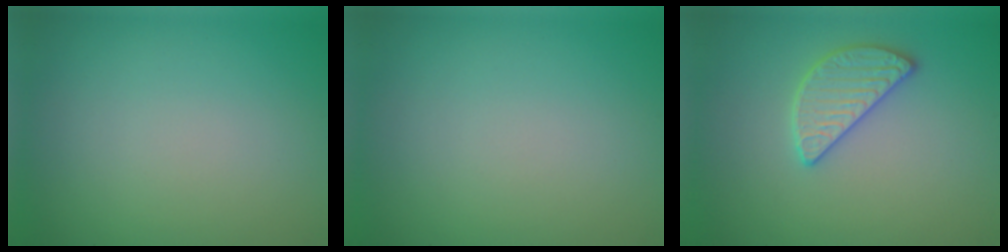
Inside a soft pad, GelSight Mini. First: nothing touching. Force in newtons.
{"total": 0.0}
{"total": 2.8, "press": 2.8, "slide": 0.1}